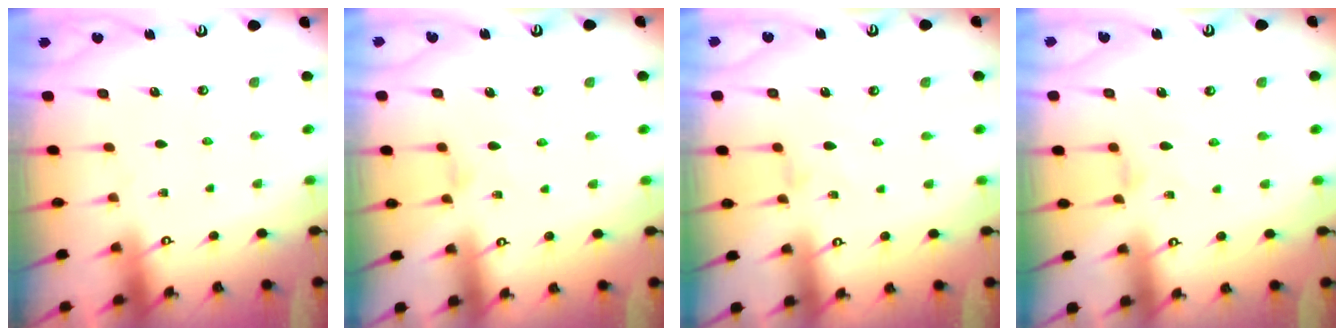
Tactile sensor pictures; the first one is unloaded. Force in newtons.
{"total": 1.4, "press": 1.3, "slide": 0.4}
{"total": 0.5, "press": 0.5, "slide": 0.1}
{"total": 2.8, "press": 2.8, "slide": 0.6}